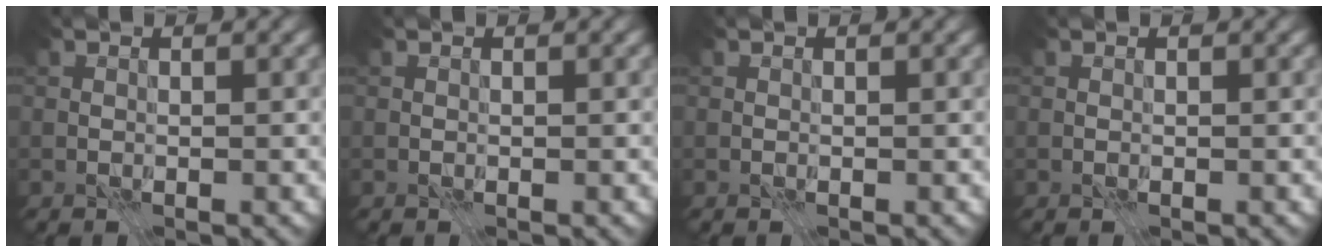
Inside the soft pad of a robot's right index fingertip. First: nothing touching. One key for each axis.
{"total": 0.0}
{"total": 0.0}
{"total": 0.0}